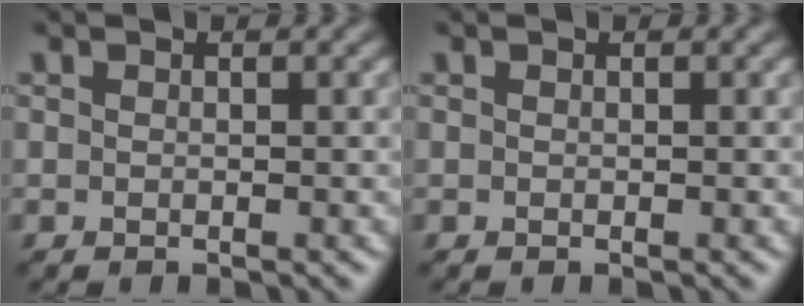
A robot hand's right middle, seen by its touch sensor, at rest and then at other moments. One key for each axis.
{"total": 0.0}